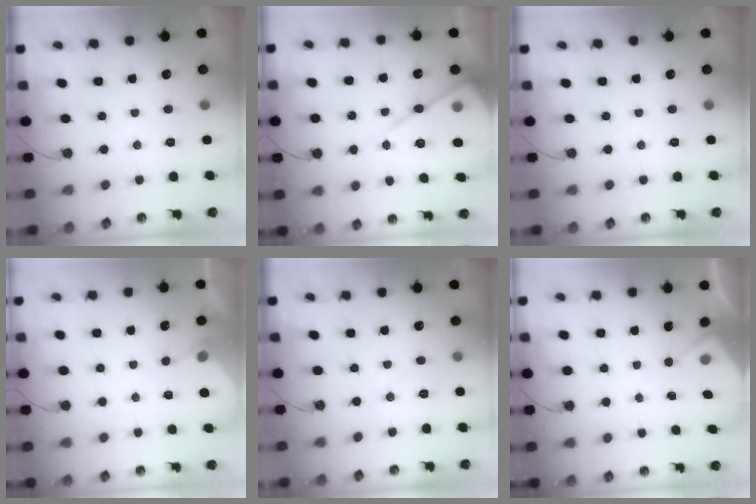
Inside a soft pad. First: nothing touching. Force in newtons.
{"total": 13.7, "press": 13.7, "slide": 0.8}
{"total": 0.0}
{"total": 3.0, "press": 2.9, "slide": 0.4}
{"total": 4.0, "press": 3.9, "slide": 0.6}
{"total": 2.8, "press": 2.7, "slide": 0.4}